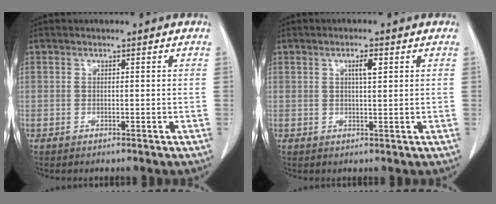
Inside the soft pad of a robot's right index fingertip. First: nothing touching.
{"total": 2.4, "force": [0.9, 0.4, 2.2], "torque": [-0.039, 0.000, 0.015]}